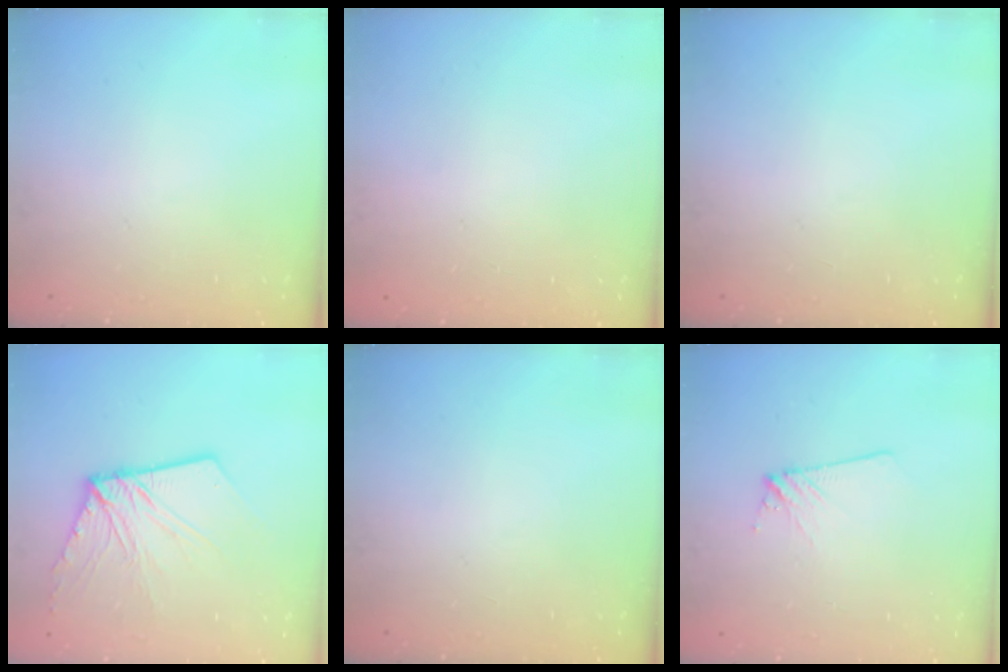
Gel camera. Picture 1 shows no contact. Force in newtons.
{"total": 0.0}
{"total": 0.0}
{"total": 10.6, "press": 10.5, "slide": 1.4}
{"total": 0.0}
{"total": 4.3, "press": 4.2, "slide": 0.6}